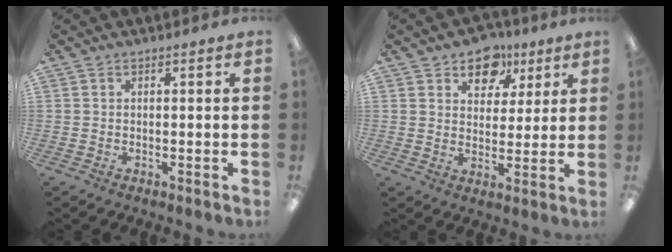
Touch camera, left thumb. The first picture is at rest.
{"total": 9.2, "force": [5.8, 6.4, 3.1], "torque": [-0.032, -0.032, 0.103]}